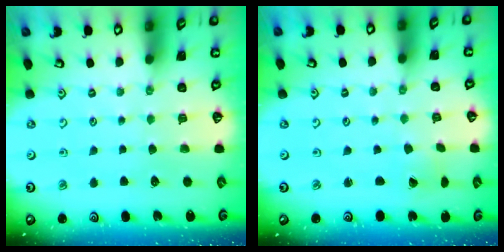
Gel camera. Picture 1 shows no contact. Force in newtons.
{"total": 1.2, "press": 1.2, "slide": 0.4}